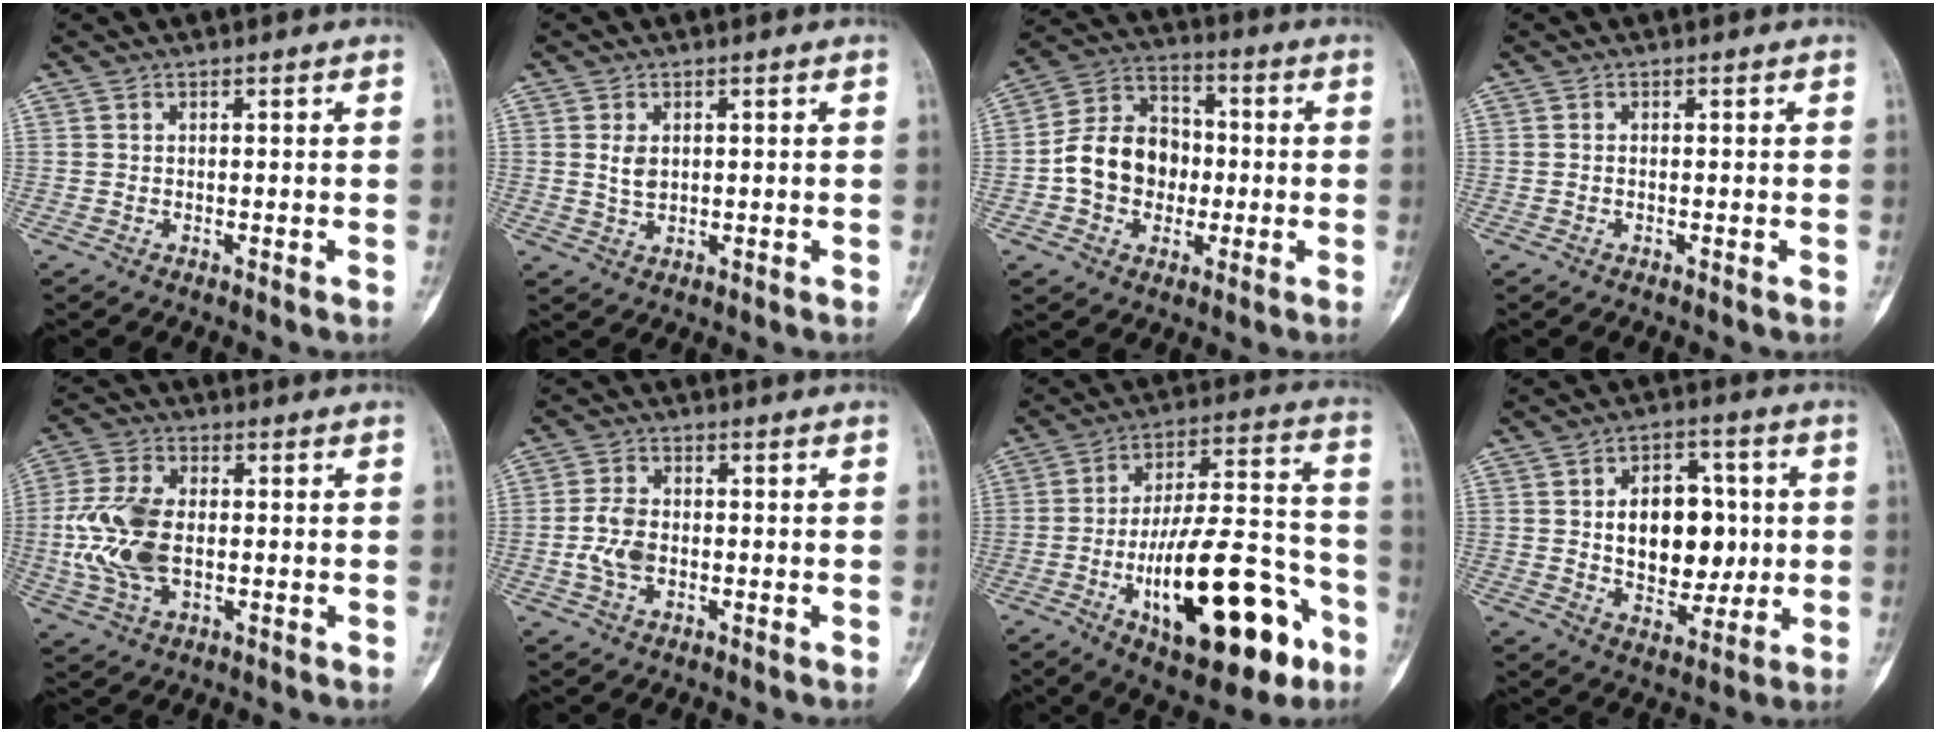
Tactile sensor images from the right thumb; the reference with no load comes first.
{"total": 3.0, "force": [0.7, 2.0, 2.1], "torque": [-0.029, -0.006, 0.017]}
{"total": 13.1, "force": [-1.5, 10.6, 7.6], "torque": [-0.098, 0.036, -0.034]}
{"total": 0.0}
{"total": 12.9, "force": [-0.7, 7.6, 10.4], "torque": [-0.226, 0.006, -0.011]}
{"total": 5.7, "force": [-0.9, 3.7, 4.2], "torque": [-0.084, 0.009, -0.020]}
{"total": 25.6, "force": [-10.3, 9.9, 21.3], "torque": [-0.320, 0.056, -0.148]}
{"total": 14.8, "force": [1.1, 9.9, 10.9], "torque": [-0.111, 0.006, 0.025]}